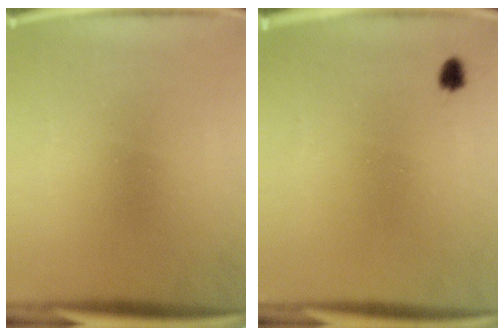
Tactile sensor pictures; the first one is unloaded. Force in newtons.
{"total": 1.5}